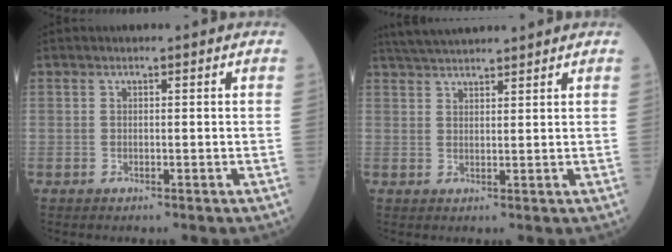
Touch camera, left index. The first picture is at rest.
{"total": 7.7, "force": [7.1, 0.5, 2.8], "torque": [-0.053, 0.036, 0.120]}